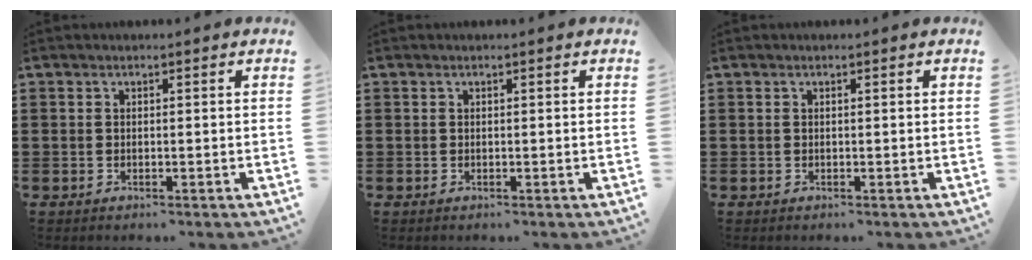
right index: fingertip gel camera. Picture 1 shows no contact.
{"total": 0.0}
{"total": 0.0}